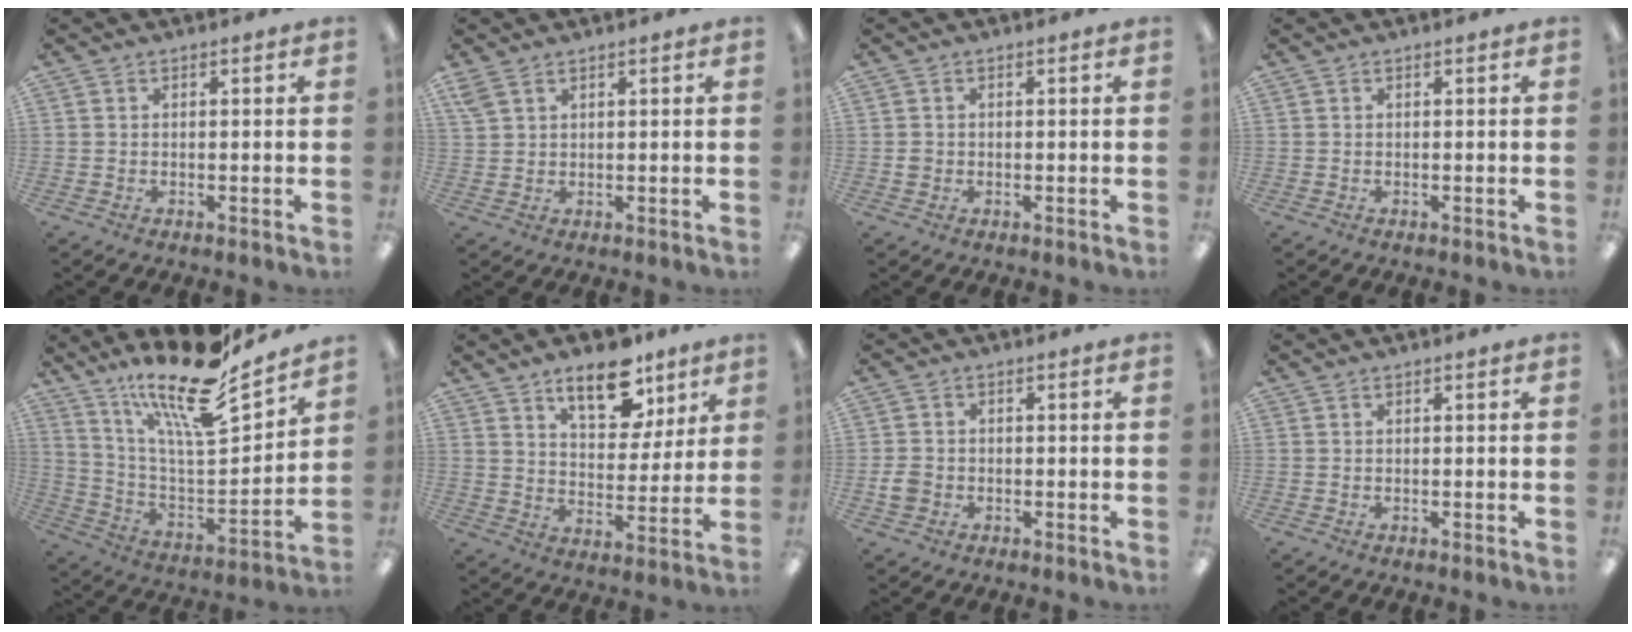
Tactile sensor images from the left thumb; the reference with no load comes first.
{"total": 3.4, "force": [2.3, 1.9, 1.7], "torque": [-0.039, -0.001, 0.044]}
{"total": 1.4, "force": [-0.1, 1.3, 0.4], "torque": [-0.008, 0.004, -0.004]}
{"total": 0.0}
{"total": 20.9, "force": [16.2, 4.8, 12.3], "torque": [-0.216, -0.117, 0.272]}
{"total": 13.3, "force": [9.0, 6.5, 7.3], "torque": [-0.095, -0.042, 0.157]}
{"total": 3.5, "force": [-0.9, 2.9, 1.6], "torque": [-0.032, 0.004, -0.015]}
{"total": 0.0}